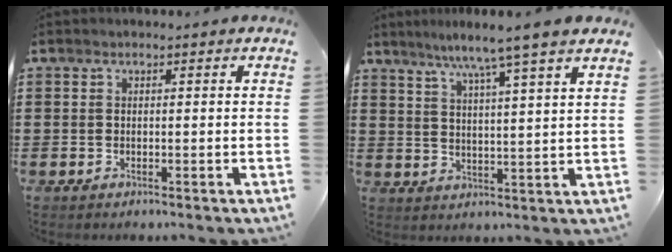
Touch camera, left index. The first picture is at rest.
{"total": 6.3, "force": [5.1, -1.2, 3.5], "torque": [-0.086, -0.023, 0.084]}